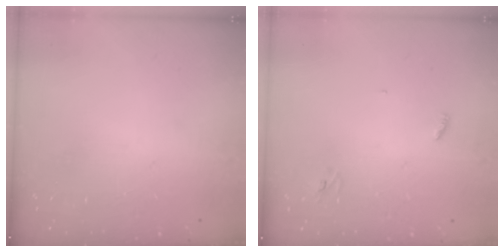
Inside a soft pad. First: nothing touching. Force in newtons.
{"total": 2.8, "press": 2.8, "slide": 0.3}